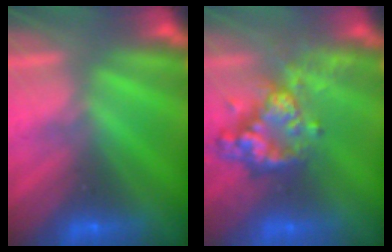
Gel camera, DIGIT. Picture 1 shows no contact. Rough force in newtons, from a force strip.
{"total": 7.7}